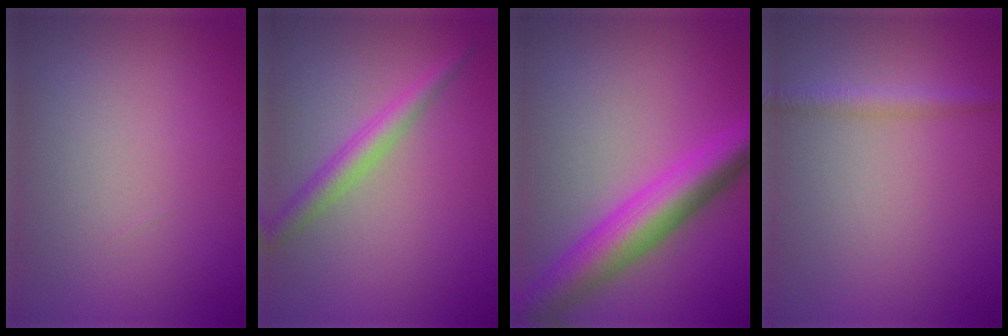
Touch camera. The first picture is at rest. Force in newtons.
{"total": 2.8, "press": 2.8, "slide": 0.0}
{"total": 7.5, "press": 7.5, "slide": 0.2}
{"total": 1.8, "press": 1.8, "slide": 0.1}